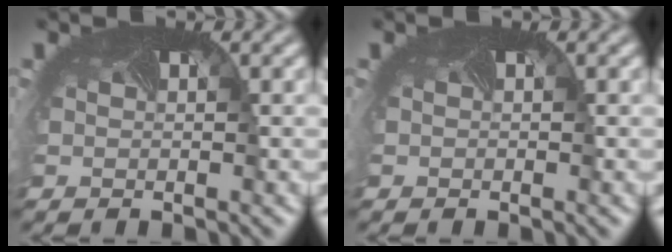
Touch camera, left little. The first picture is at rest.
{"total": 0.0}